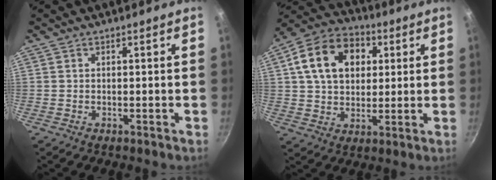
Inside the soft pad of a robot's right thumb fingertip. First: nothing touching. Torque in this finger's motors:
{"motor_torque": [-0.83, 1.49, 0.68, 0.05, 0.11]}